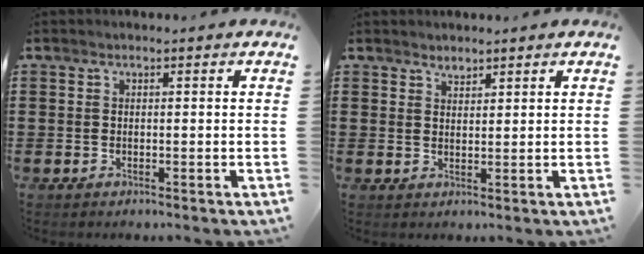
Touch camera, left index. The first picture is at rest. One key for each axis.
{"total": 1.4, "fx": 1.4, "fy": 0.4, "fz": 0.0, "tx": -0.001, "ty": 0.001, "tz": 0.027}